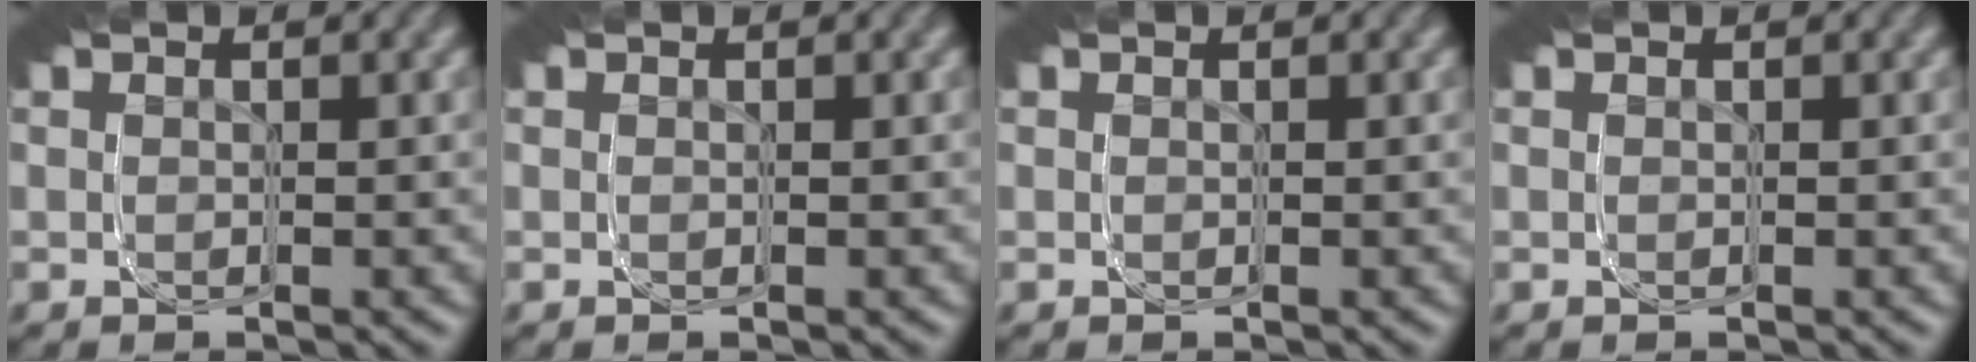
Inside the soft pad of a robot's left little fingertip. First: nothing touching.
{"total": 0.0}
{"total": 0.0}
{"total": 0.0}